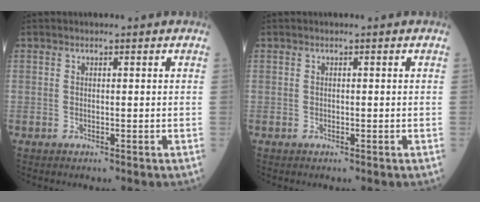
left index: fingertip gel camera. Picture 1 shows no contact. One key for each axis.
{"total": 0.0}